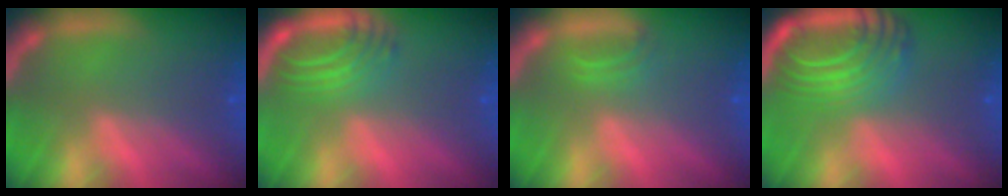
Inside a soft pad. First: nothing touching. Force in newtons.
{"total": 5.0}
{"total": 1.4}
{"total": 10.1}